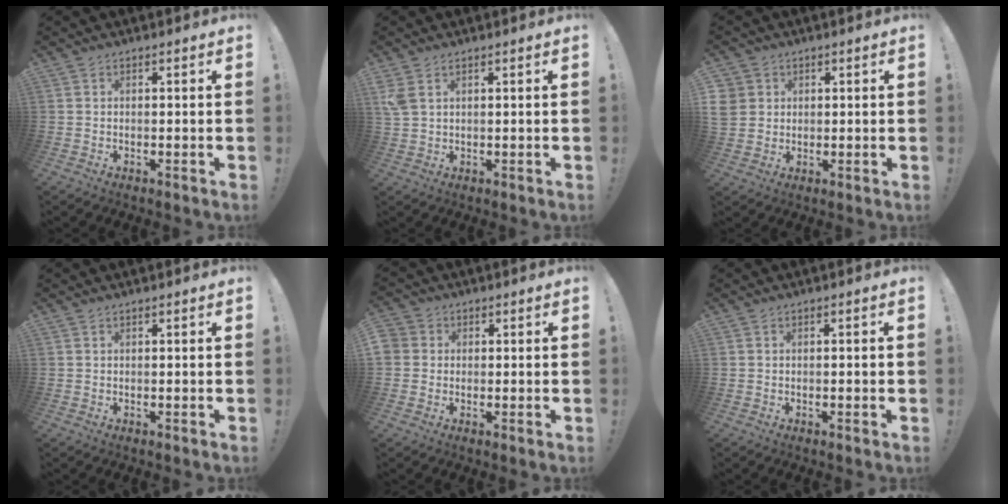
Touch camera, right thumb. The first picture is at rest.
{"total": 3.8, "force": [2.0, 2.0, 2.6], "torque": [-0.049, -0.004, 0.039]}
{"total": 5.2, "force": [1.3, 4.8, 1.5], "torque": [-0.030, -0.003, 0.027]}
{"total": 0.0}
{"total": 3.3, "force": [-0.2, 3.2, 1.0], "torque": [-0.015, 0.008, -0.002]}
{"total": 0.9, "force": [-0.4, 0.1, 0.8], "torque": [-0.015, 0.001, -0.007]}